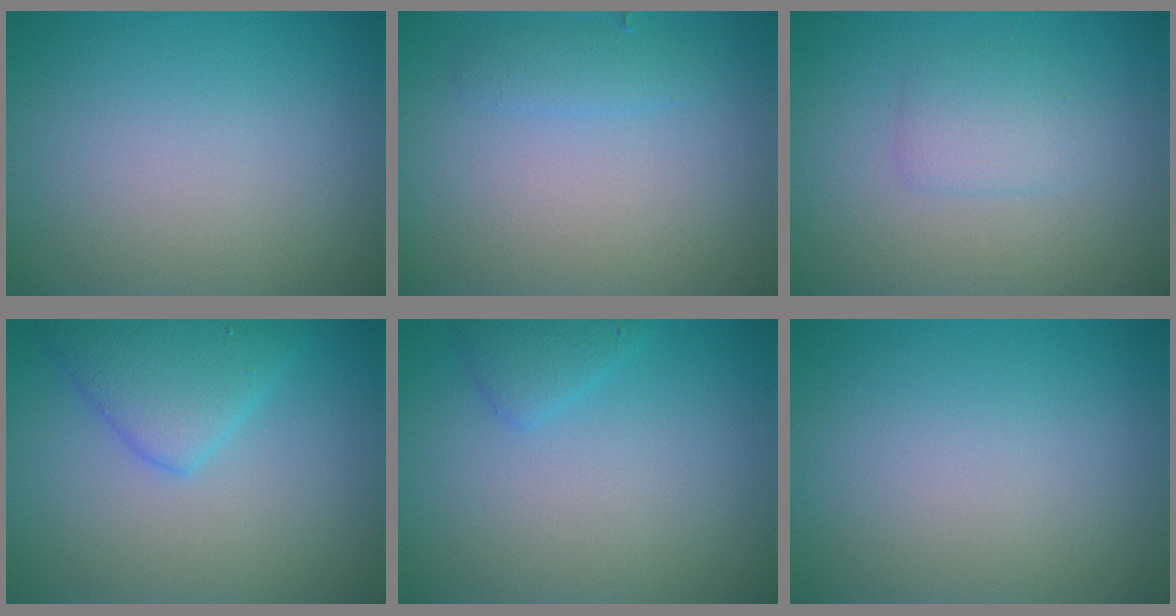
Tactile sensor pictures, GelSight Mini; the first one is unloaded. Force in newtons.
{"total": 1.3, "press": 1.3, "slide": 0.1}
{"total": 1.9, "press": 1.9, "slide": 0.1}
{"total": 4.0, "press": 4.0, "slide": 0.2}
{"total": 1.5, "press": 1.5, "slide": 0.2}
{"total": 0.0}